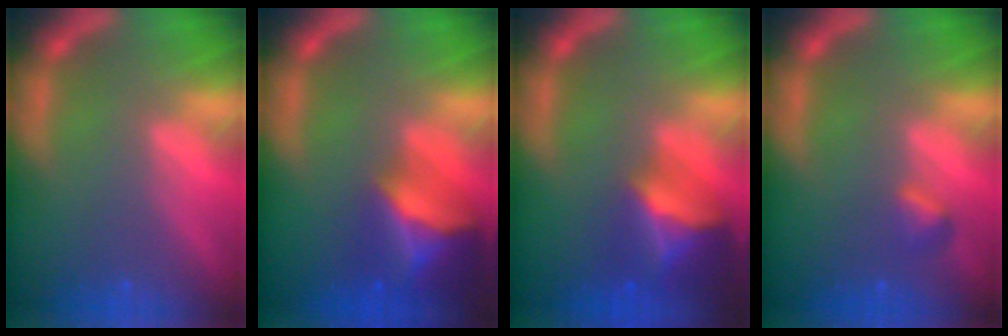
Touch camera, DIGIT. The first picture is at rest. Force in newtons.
{"total": 8.9}
{"total": 7.5}
{"total": 1.4}